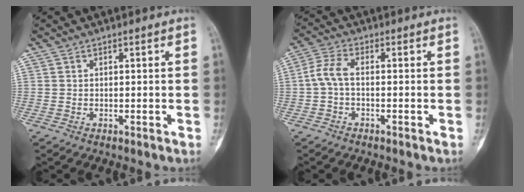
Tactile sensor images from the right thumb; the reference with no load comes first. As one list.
[{"total": 4.3, "force": [-0.7, 1.8, 3.8], "torque": [-0.092, 0.014, -0.023]}]